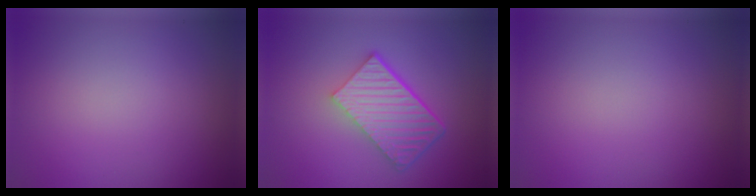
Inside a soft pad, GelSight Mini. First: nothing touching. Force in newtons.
{"total": 6.1, "press": 4.2, "slide": 4.4}
{"total": 0.0}